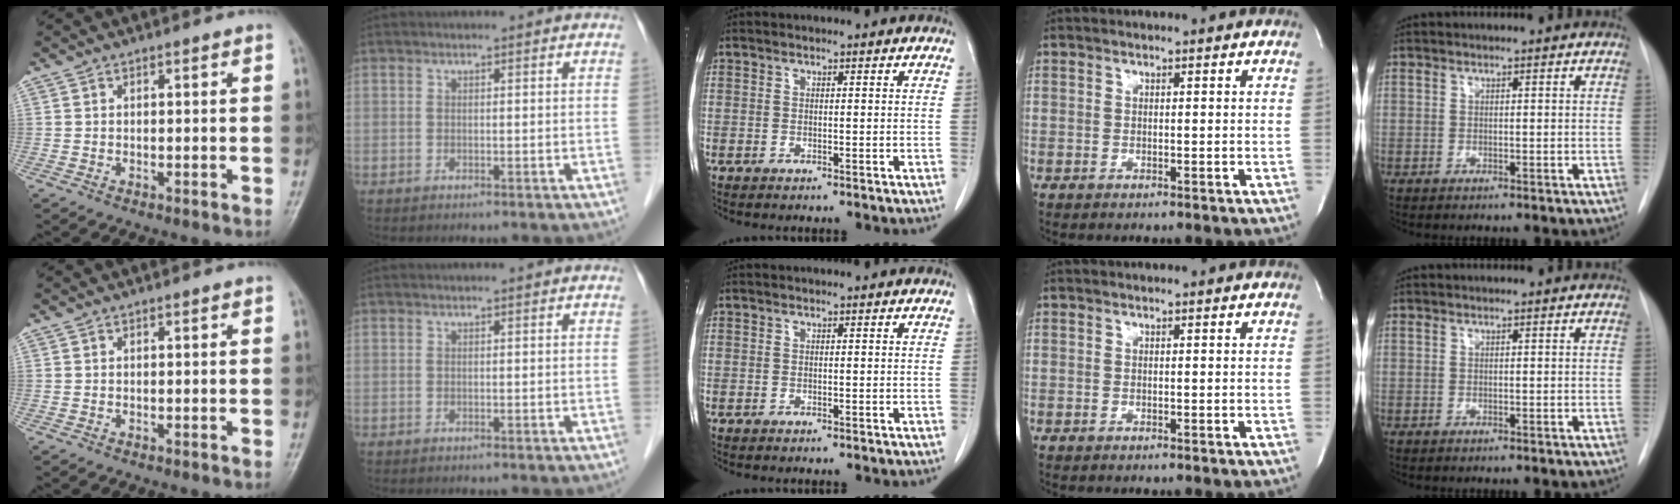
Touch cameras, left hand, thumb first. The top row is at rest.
{}